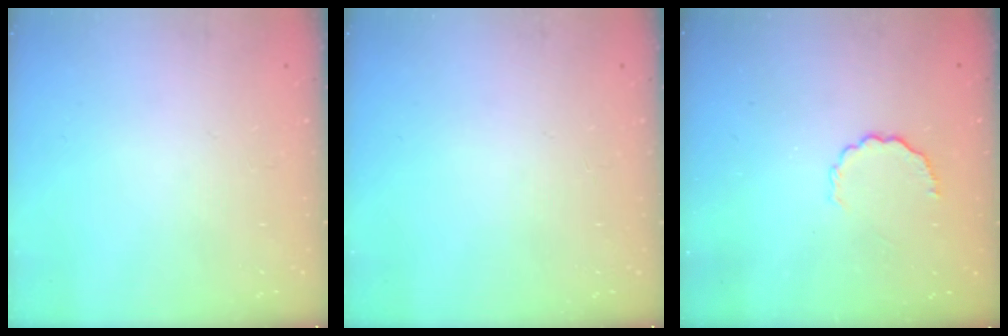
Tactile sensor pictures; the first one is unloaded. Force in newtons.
{"total": 0.0}
{"total": 4.5, "press": 4.3, "slide": 1.5}